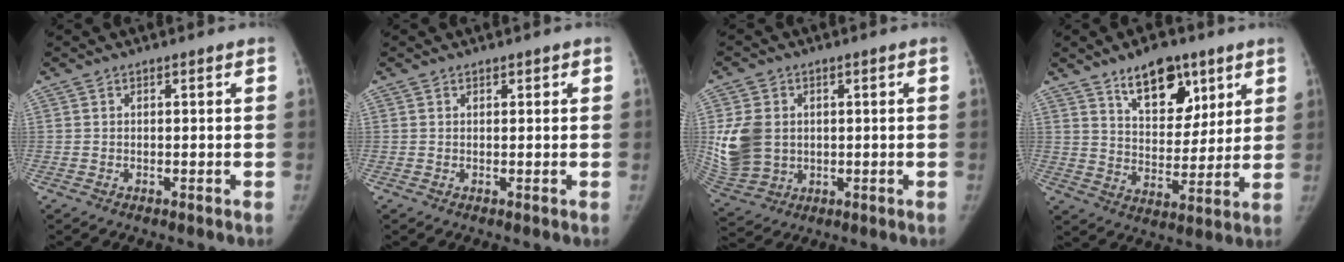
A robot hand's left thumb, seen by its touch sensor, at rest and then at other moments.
{"total": 0.8, "force": [0.5, 0.5, 0.3], "torque": [0.004, -0.002, 0.005]}
{"total": 11.3, "force": [1.0, 9.0, 6.7], "torque": [-0.123, -0.006, 0.035]}
{"total": 13.6, "force": [8.3, 7.4, 7.9], "torque": [-0.078, -0.050, 0.137]}